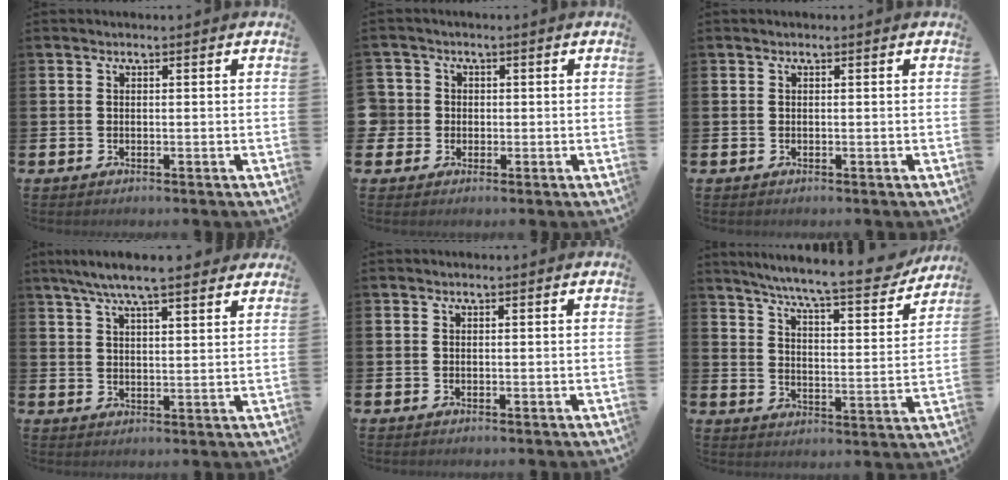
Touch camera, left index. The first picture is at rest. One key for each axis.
{"total": 3.3, "fx": 0.2, "fy": 3.3, "fz": 0.1, "tx": -0.005, "ty": 0.008, "tz": -0.004}
{"total": 0.0}
{"total": 7.2, "fx": 6.5, "fy": 1.0, "fz": 3.0, "tx": -0.074, "ty": -0.017, "tz": 0.118}
{"total": 0.0}
{"total": 8.8, "fx": 7.9, "fy": 0.5, "fz": 3.7, "tx": -0.087, "ty": -0.059, "tz": 0.130}